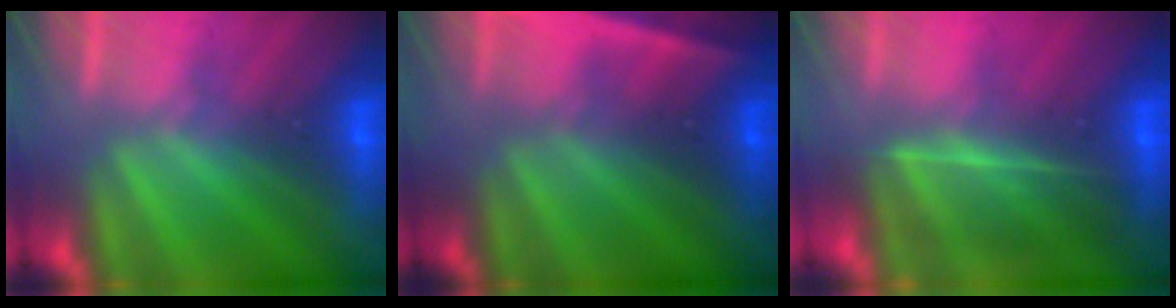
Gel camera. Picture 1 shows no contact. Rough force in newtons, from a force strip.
{"total": 4.9}
{"total": 7.5}